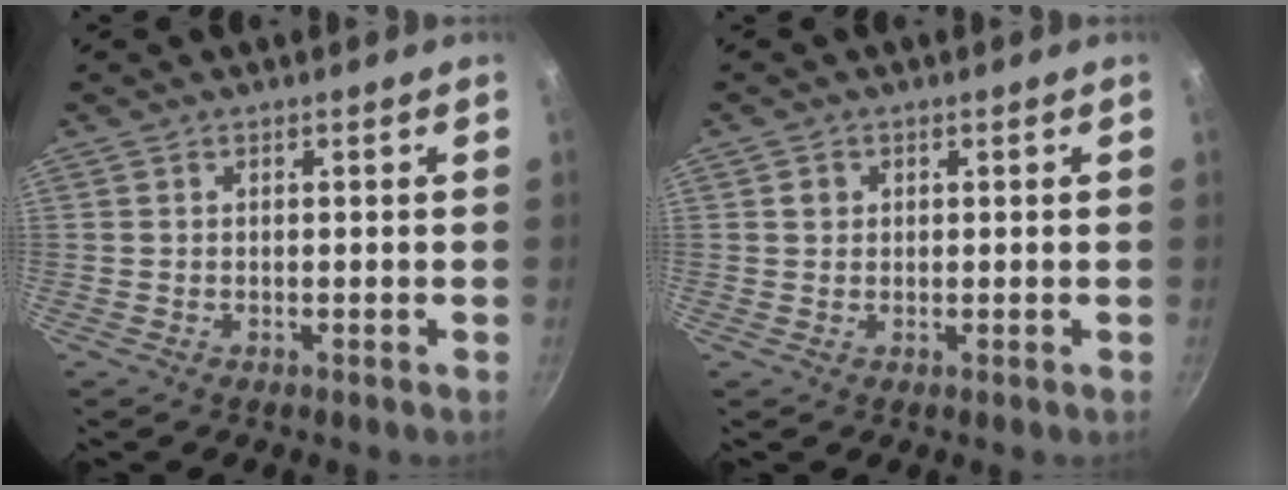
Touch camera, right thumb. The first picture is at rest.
{"total": 1.6, "force": [0.4, 1.5, 0.6], "torque": [-0.003, 0.003, 0.006]}